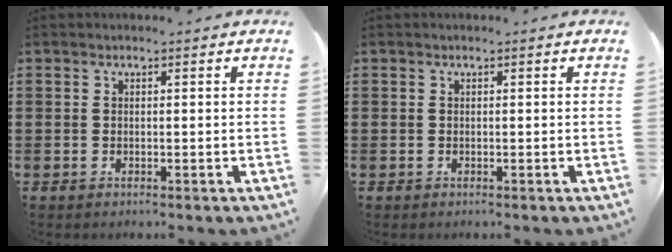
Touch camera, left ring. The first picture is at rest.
{"total": 0.0}